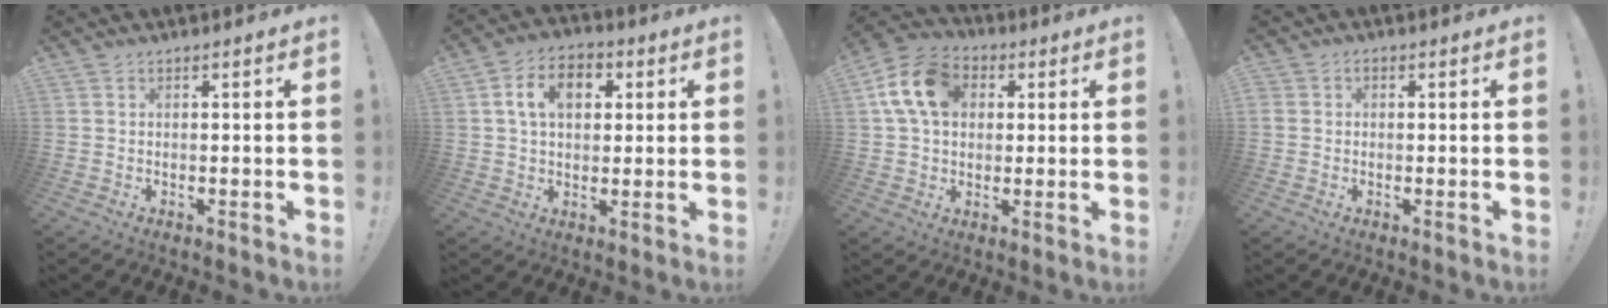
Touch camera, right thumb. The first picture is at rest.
{"total": 10.5, "force": [2.7, 7.2, 7.2], "torque": [-0.109, 0.013, 0.048]}
{"total": 14.5, "force": [4.0, 10.7, 8.9], "torque": [-0.156, 0.006, 0.079]}
{"total": 1.4, "force": [-0.4, 1.3, 0.6], "torque": [-0.015, 0.007, -0.006]}